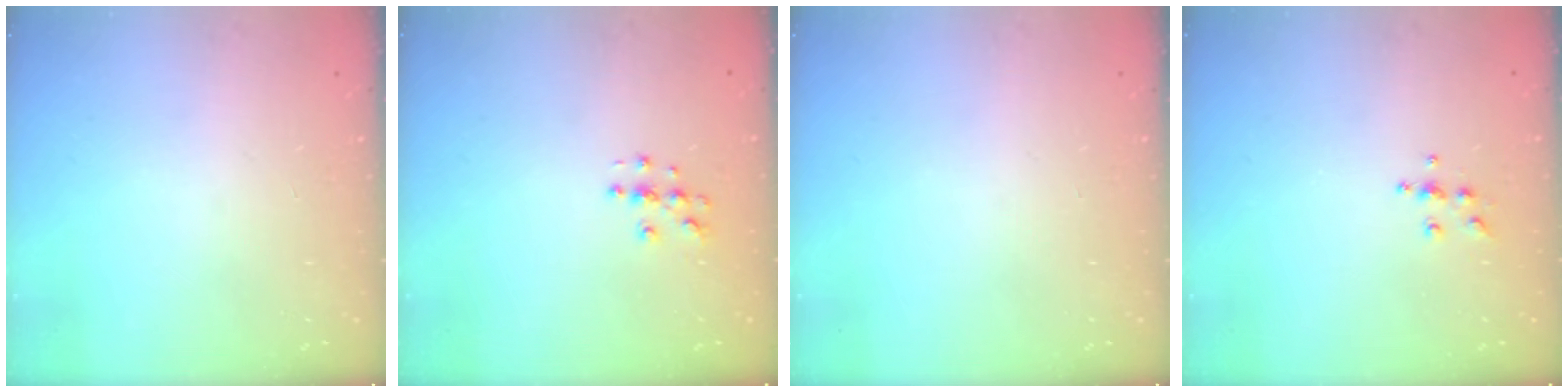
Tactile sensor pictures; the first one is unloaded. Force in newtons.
{"total": 4.6, "press": 4.6, "slide": 0.3}
{"total": 0.0}
{"total": 5.0, "press": 5.0, "slide": 0.5}